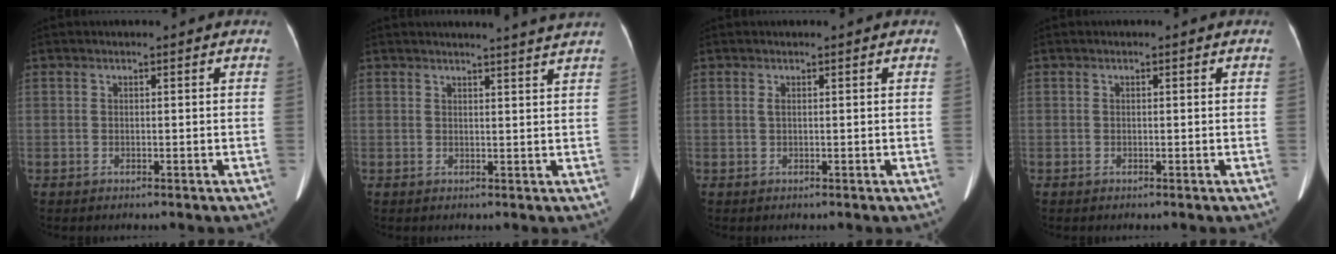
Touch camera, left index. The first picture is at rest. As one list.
[{"total": 6.3, "force": [5.9, -1.2, 1.9], "torque": [-0.022, -0.008, 0.054]}, {"total": 0.6, "force": [0.2, 0.1, 0.5], "torque": [-0.018, 0.003, 0.006]}, {"total": 0.0}]